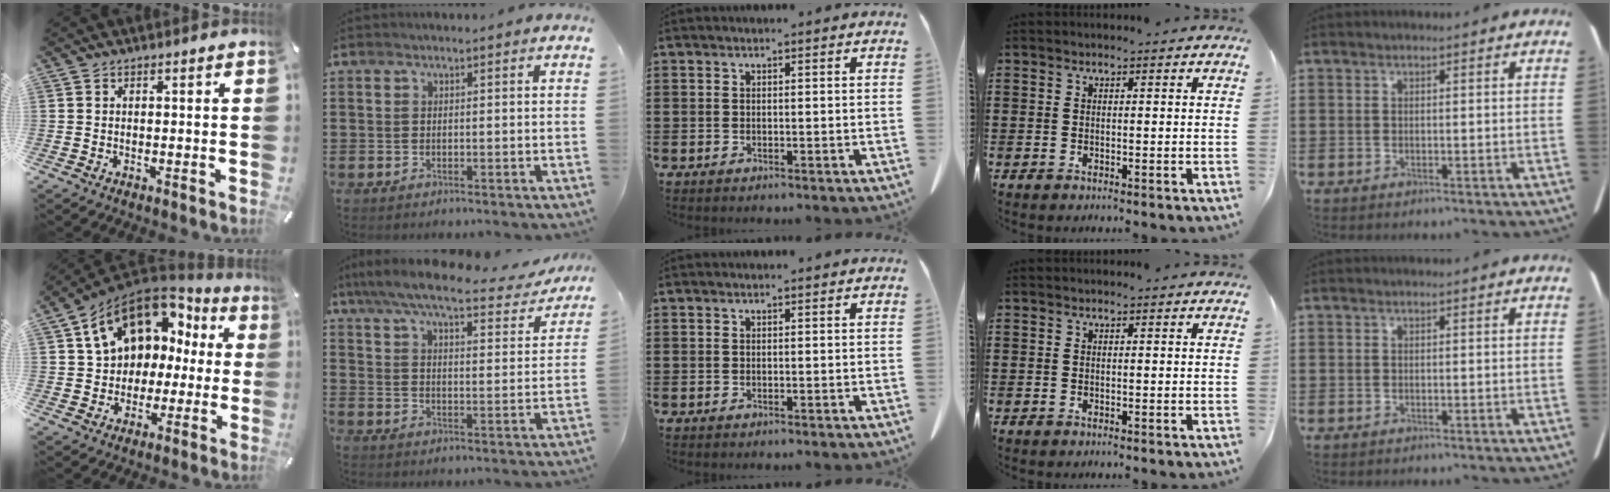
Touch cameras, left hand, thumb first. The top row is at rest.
{"thumb": {"total": 14.4, "force": [6.0, 11.1, 6.9], "torque": [-0.118, -0.029, 0.112]}, "index": {"total": 7.8, "force": [6.7, 0.8, 3.9], "torque": [-0.103, -0.032, 0.115]}}